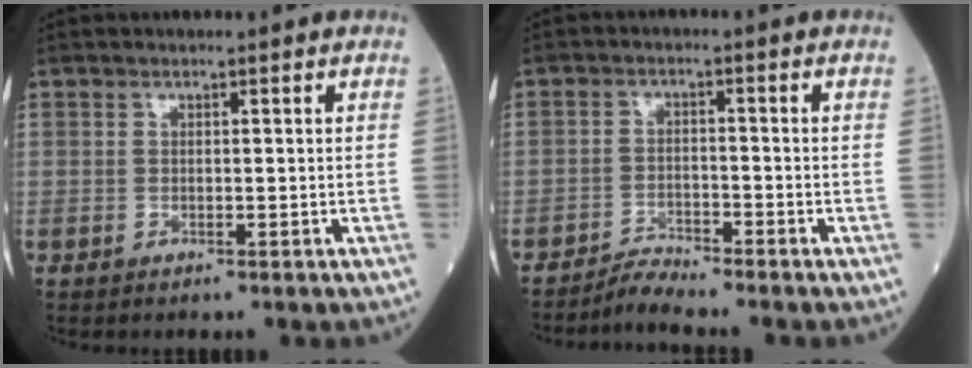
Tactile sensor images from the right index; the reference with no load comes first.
{"total": 3.1, "force": [-2.9, -0.9, -0.3], "torque": [0.005, -0.018, -0.056]}